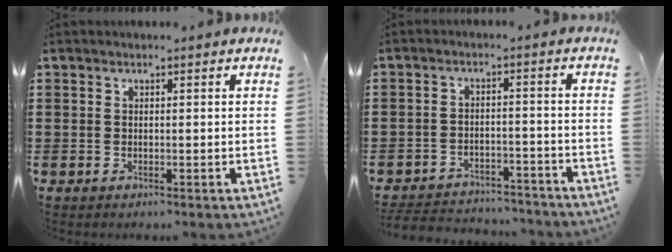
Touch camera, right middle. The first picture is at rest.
{"total": 4.1, "force": [-4.0, 0.6, 0.4], "torque": [-0.016, 0.003, -0.087]}